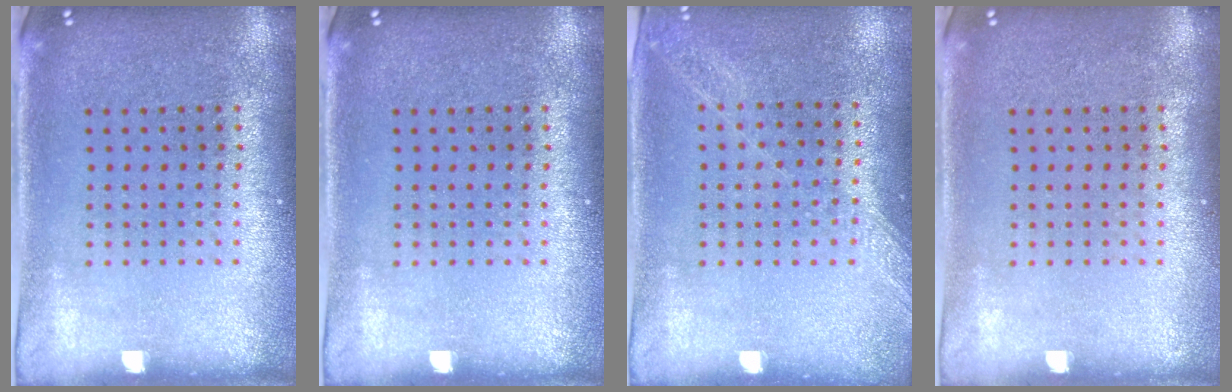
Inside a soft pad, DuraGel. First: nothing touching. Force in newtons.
{"total": 0.0}
{"total": 1.3, "press": 1.2, "slide": 0.2}
{"total": 0.0}